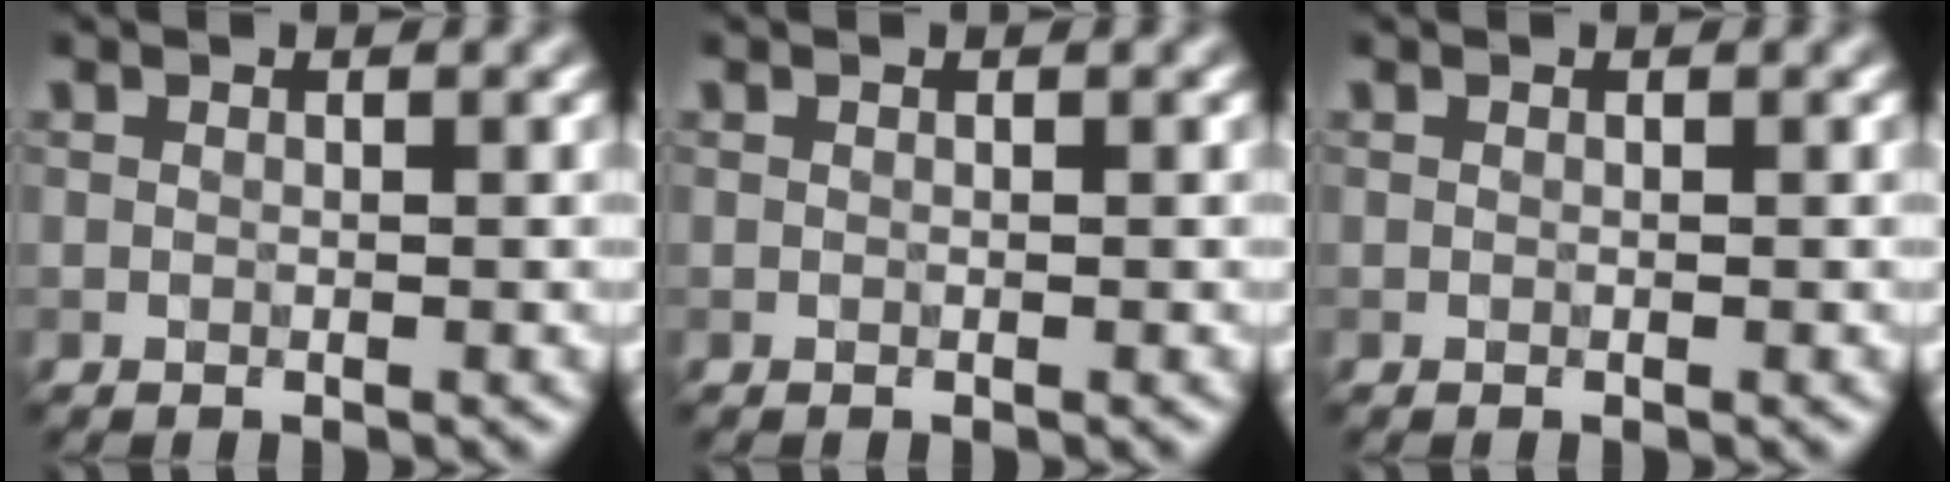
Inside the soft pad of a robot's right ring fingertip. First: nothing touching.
{"total": 0.0}
{"total": 0.0}